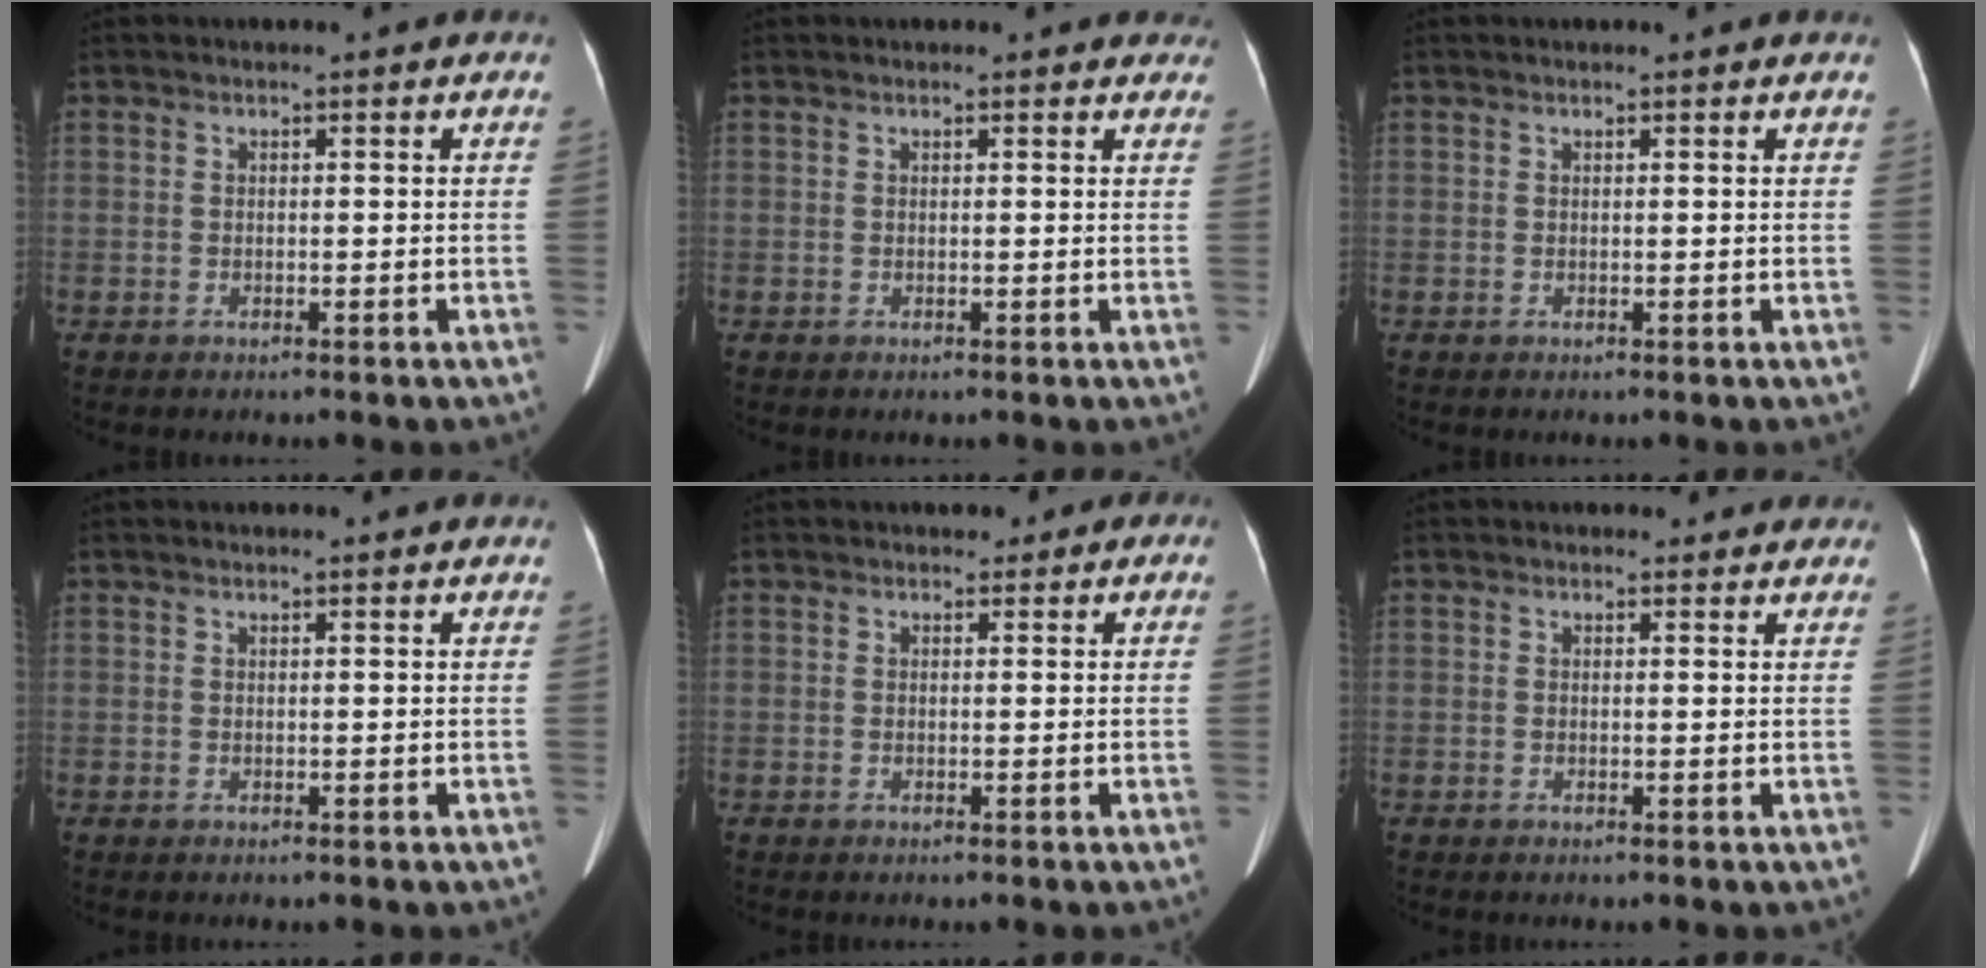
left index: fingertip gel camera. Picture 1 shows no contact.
{"total": 4.6, "force": [4.1, 1.6, 1.2], "torque": [0.000, 0.011, 0.034]}
{"total": 1.4, "force": [1.3, 0.2, 0.6], "torque": [-0.013, 0.017, 0.016]}
{"total": 0.8, "force": [0.7, 0.0, 0.3], "torque": [-0.011, 0.015, 0.014]}
{"total": 1.5, "force": [0.6, 1.4, 0.2], "torque": [0.009, 0.005, 0.001]}
{"total": 2.6, "force": [2.1, 1.5, 0.2], "torque": [0.005, 0.006, 0.014]}